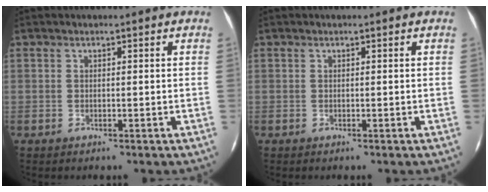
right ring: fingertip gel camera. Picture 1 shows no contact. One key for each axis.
{"total": 0.0}